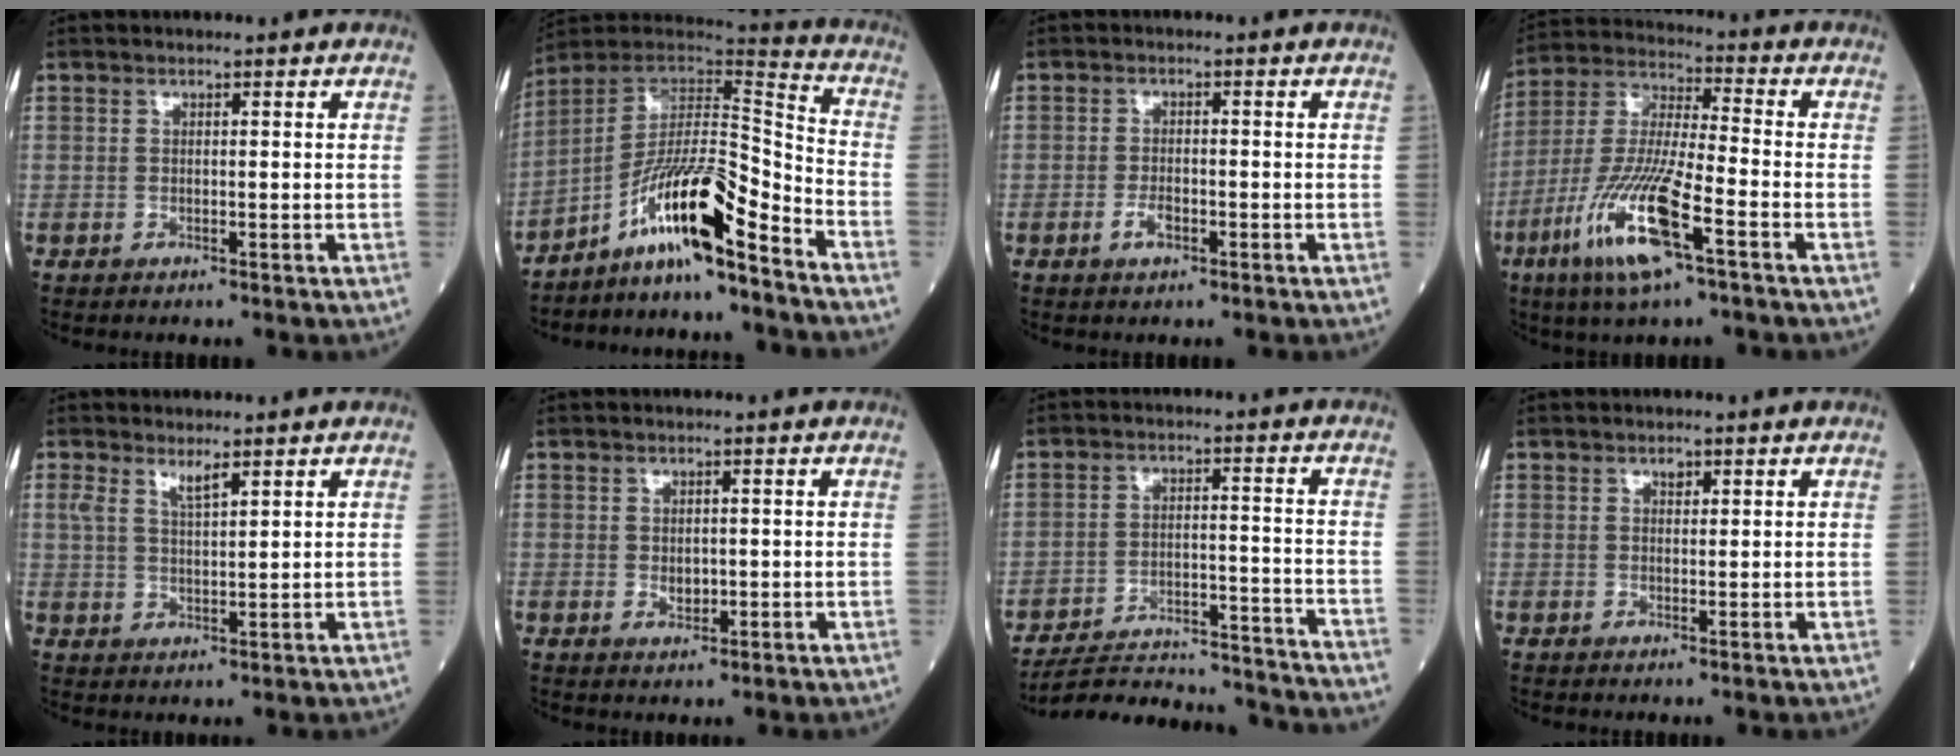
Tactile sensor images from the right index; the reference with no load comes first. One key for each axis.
{"total": 13.8, "fx": -9.2, "fy": 1.3, "fz": 10.1, "tx": -0.179, "ty": 0.019, "tz": -0.162}
{"total": 2.3, "fx": -1.2, "fy": 1.0, "fz": 1.8, "tx": -0.034, "ty": 0.002, "tz": -0.021}
{"total": 14.7, "fx": -6.7, "fy": 1.8, "fz": 12.9, "tx": -0.271, "ty": -0.020, "tz": -0.128}
{"total": 3.0, "fx": 2.1, "fy": 0.5, "fz": 2.0, "tx": -0.043, "ty": 0.002, "tz": 0.043}
{"total": 1.8, "fx": 0.0, "fy": 1.3, "fz": 1.3, "tx": -0.016, "ty": -0.001, "tz": 0.004}
{"total": 20.3, "fx": -19.6, "fy": 1.4, "fz": 5.3, "tx": -0.074, "ty": -0.009, "tz": -0.269}
{"total": 0.9, "fx": 0.5, "fy": 0.5, "fz": 0.5, "tx": -0.008, "ty": -0.002, "tz": 0.008}